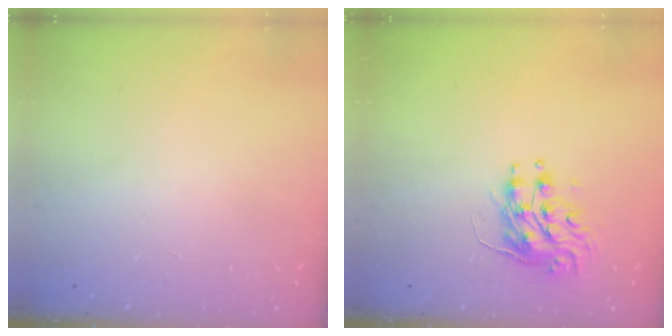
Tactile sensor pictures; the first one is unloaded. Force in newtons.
{"total": 8.8, "press": 8.8, "slide": 0.3}